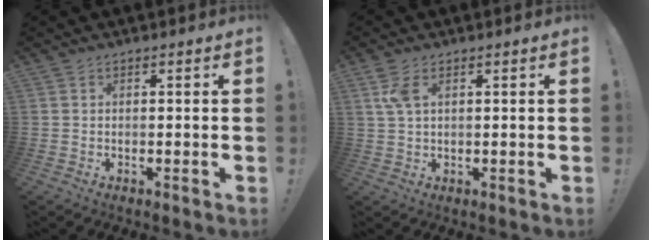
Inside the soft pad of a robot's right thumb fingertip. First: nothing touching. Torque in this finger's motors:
{"motor_torque": [-0.09, 0.28, 0.06, 0.03, 0.01]}